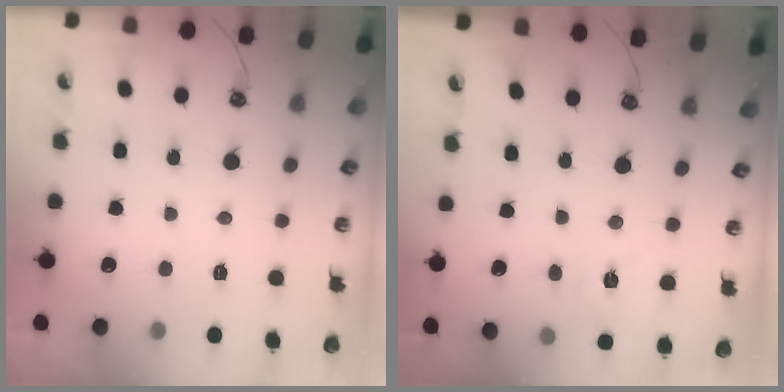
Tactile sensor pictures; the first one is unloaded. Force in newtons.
{"total": 6.6, "press": 6.5, "slide": 0.7}